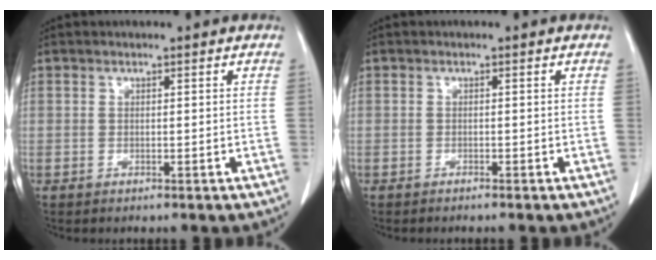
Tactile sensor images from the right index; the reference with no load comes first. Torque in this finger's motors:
{"motor_torque": [-0.06, 0.02, -0.04, 0.00]}